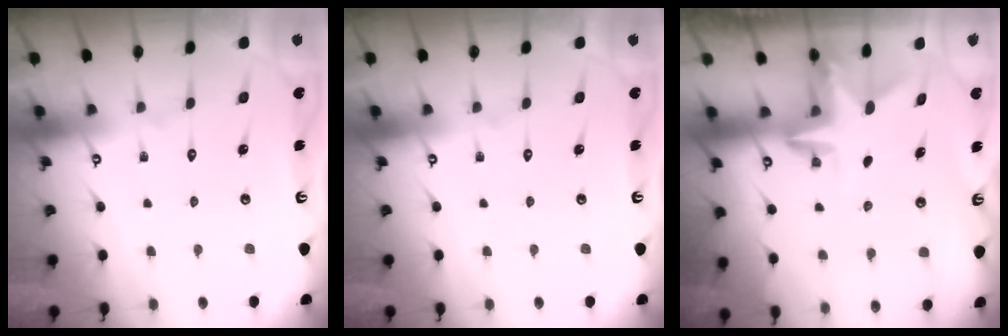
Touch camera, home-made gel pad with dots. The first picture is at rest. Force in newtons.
{"total": 0.0}
{"total": 2.9, "press": 2.9, "slide": 0.1}